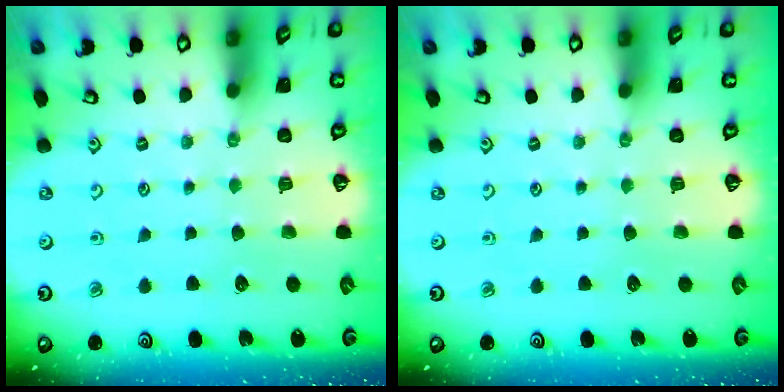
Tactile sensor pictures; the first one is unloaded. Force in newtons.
{"total": 0.0}